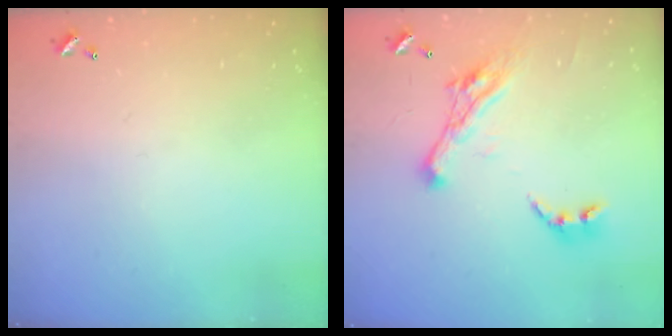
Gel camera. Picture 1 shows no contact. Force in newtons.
{"total": 10.6, "press": 10.5, "slide": 1.7}